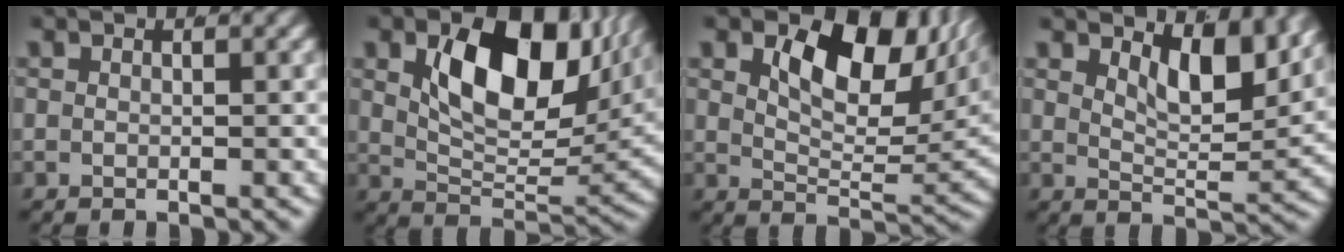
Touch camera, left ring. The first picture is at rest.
{"total": 12.0, "force": [4.7, 6.3, 9.1], "torque": [-0.139, -0.006, 0.075]}
{"total": 9.5, "force": [3.7, 4.6, 7.4], "torque": [-0.099, -0.010, 0.061]}
{"total": 5.9, "force": [3.8, 1.7, 4.2], "torque": [-0.061, -0.018, 0.065]}